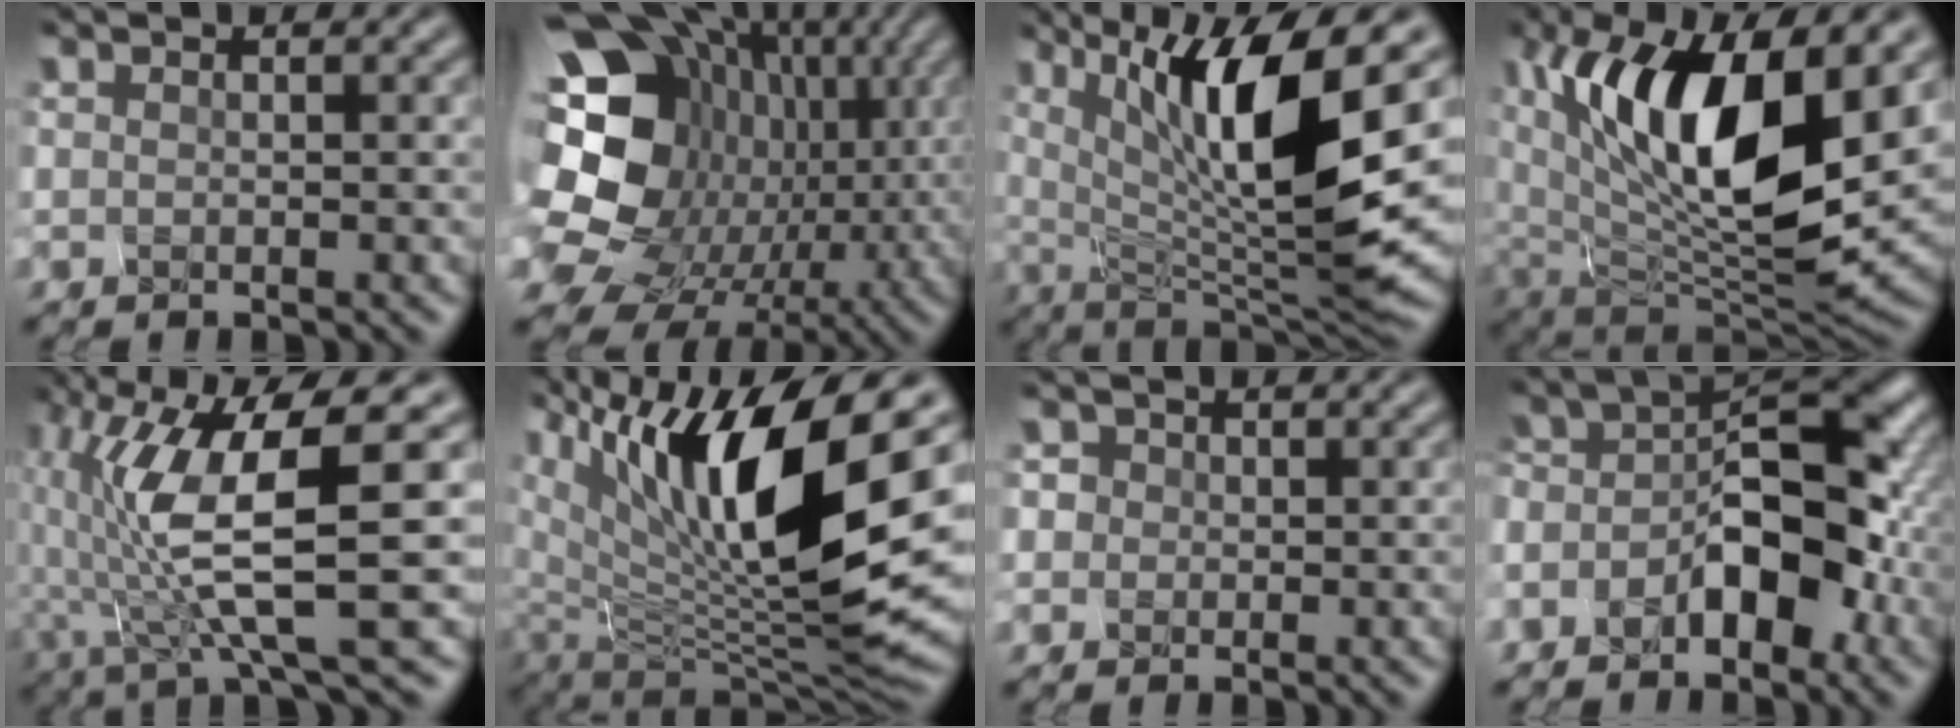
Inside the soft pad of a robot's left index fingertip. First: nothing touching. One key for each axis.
{"total": 19.4, "fx": 1.6, "fy": 16.7, "fz": 9.7, "tx": -0.234, "ty": 0.004, "tz": 0.043}
{"total": 10.8, "fx": 1.6, "fy": 2.2, "fz": 10.5, "tx": -0.192, "ty": -0.009, "tz": 0.055}
{"total": 12.4, "fx": 3.7, "fy": 5.0, "fz": 10.7, "tx": -0.187, "ty": -0.012, "tz": 0.086}
{"total": 8.4, "fx": -0.6, "fy": 1.7, "fz": 8.2, "tx": -0.177, "ty": -0.011, "tz": 0.013}
{"total": 14.4, "fx": 5.1, "fy": 6.3, "fz": 11.9, "tx": -0.230, "ty": -0.005, "tz": 0.109}
{"total": 1.4, "fx": -0.6, "fy": 0.6, "fz": -1.2, "tx": 0.004, "ty": 0.002, "tz": 0.007}
{"total": 6.3, "fx": -3.7, "fy": 3.0, "fz": 4.1, "tx": -0.067, "ty": 0.018, "tz": -0.056}